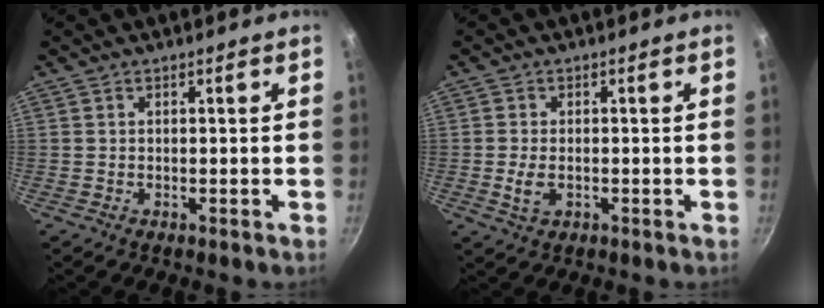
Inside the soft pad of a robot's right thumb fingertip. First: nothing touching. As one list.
[{"total": 3.5, "force": [-0.7, 2.1, 2.6], "torque": [-0.049, 0.002, -0.010]}]